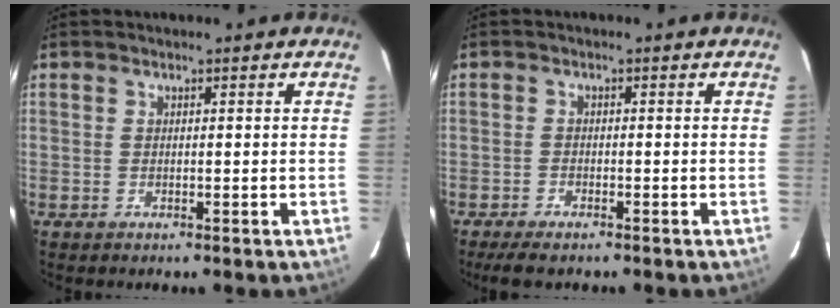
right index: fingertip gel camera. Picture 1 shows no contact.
{"total": 3.9, "force": [-3.2, 1.1, 2.1], "torque": [-0.036, -0.010, -0.046]}